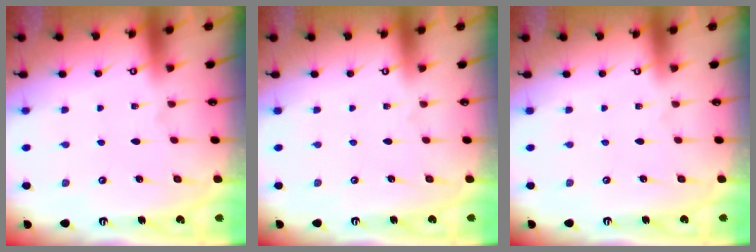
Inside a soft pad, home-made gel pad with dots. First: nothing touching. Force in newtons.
{"total": 0.0}
{"total": 0.0}